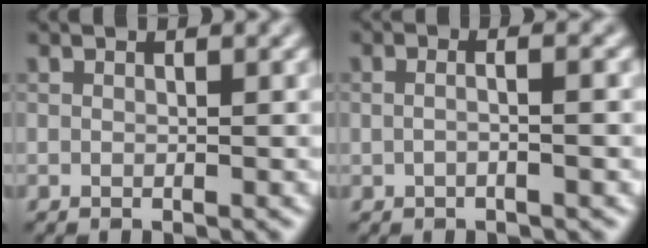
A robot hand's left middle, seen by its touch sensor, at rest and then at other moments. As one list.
[{"total": 3.2, "force": [0.3, 1.5, 2.8], "torque": [-0.010, 0.004, -0.023]}]